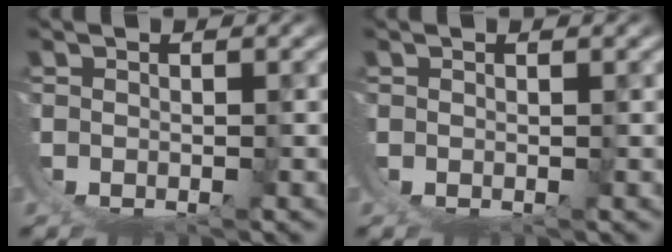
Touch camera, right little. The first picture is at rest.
{"total": 0.5, "force": [0.5, 0.1, 0.0], "torque": [0.000, 0.002, 0.009]}